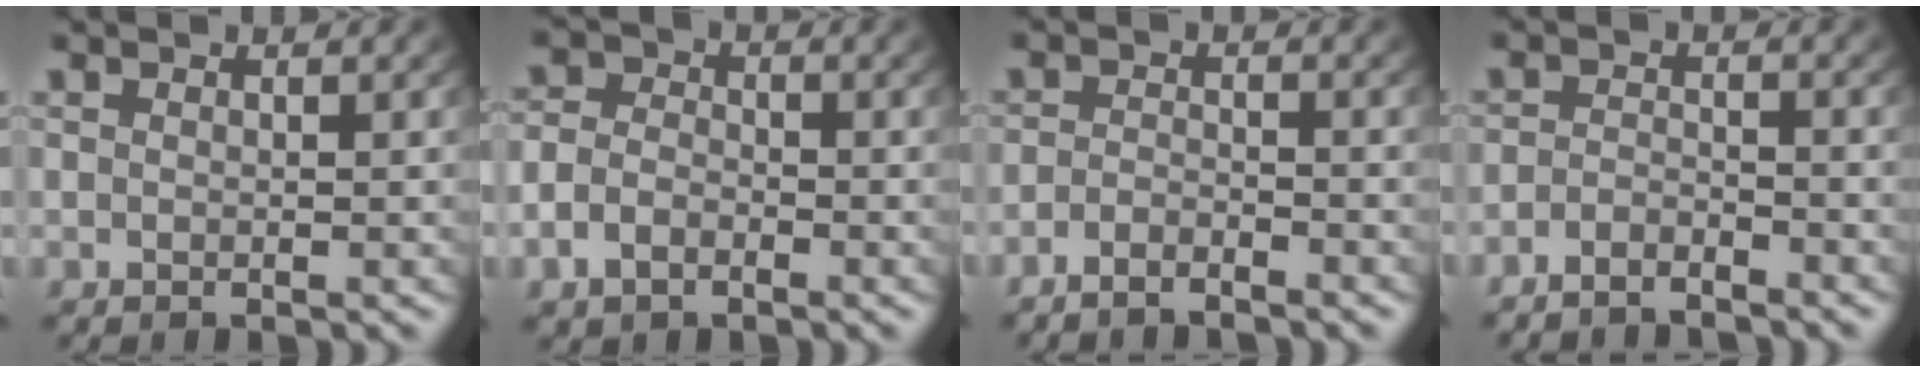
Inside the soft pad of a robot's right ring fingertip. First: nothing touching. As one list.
[{"total": 3.8, "force": [-1.8, 3.0, 1.6], "torque": [-0.041, -0.015, -0.028]}, {"total": 2.8, "force": [-2.7, 0.5, 0.6], "torque": [-0.018, -0.009, -0.044]}, {"total": 3.5, "force": [-3.4, 0.9, 0.3], "torque": [-0.012, -0.016, -0.053]}]